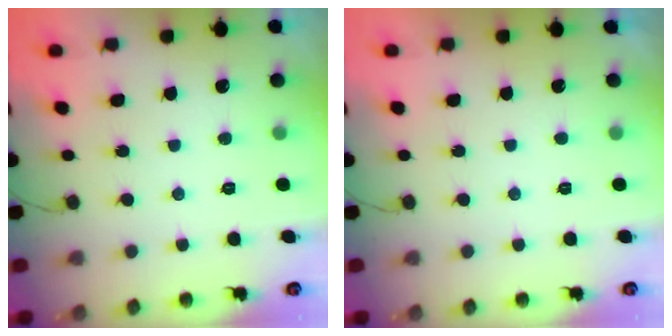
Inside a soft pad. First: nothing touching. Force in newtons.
{"total": 2.3, "press": 2.3, "slide": 0.4}